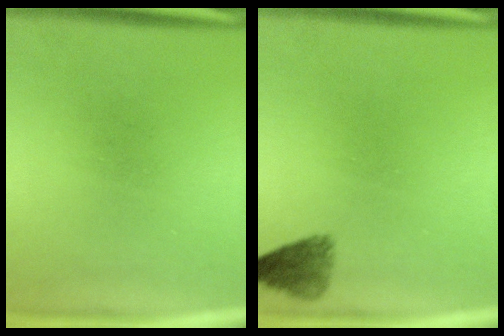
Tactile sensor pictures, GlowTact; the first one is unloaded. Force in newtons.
{"total": 3.0}